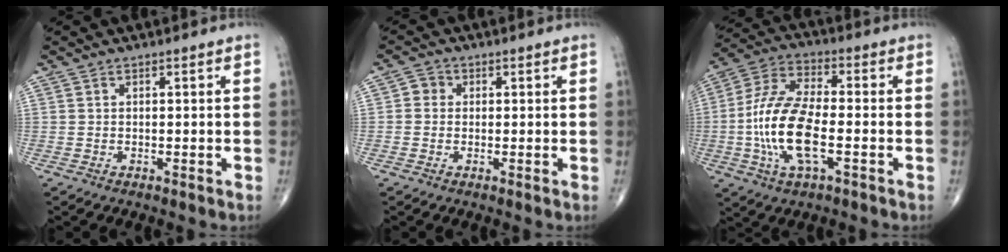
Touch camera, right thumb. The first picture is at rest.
{"total": 2.3, "force": [0.1, 2.1, 0.9], "torque": [-0.001, 0.005, -0.004]}
{"total": 15.1, "force": [-3.1, 6.1, 13.5], "torque": [-0.281, 0.024, -0.061]}